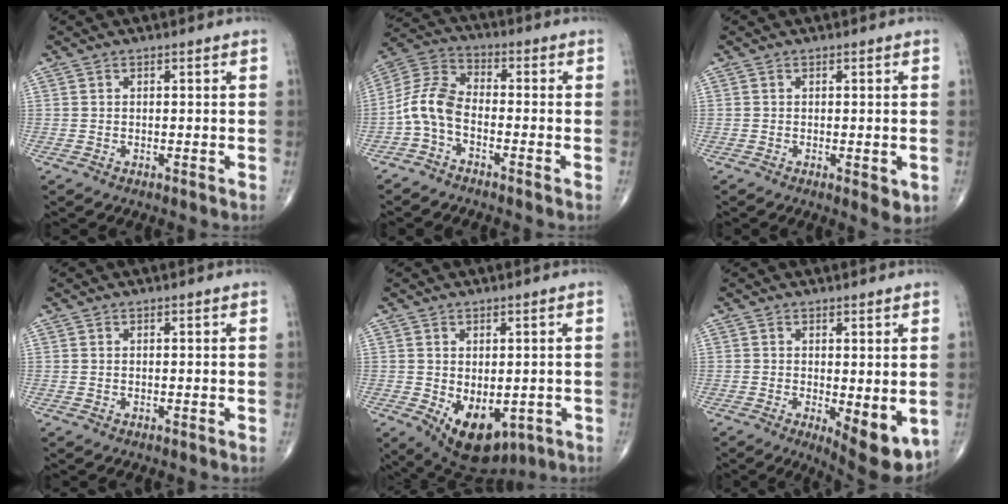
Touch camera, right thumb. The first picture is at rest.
{"total": 7.6, "force": [-2.8, 4.2, 5.7], "torque": [-0.117, 0.035, -0.071]}
{"total": 2.9, "force": [-0.7, 1.1, 2.6], "torque": [-0.029, -0.008, -0.007]}
{"total": 0.0}
{"total": 10.9, "force": [-3.0, 6.6, 8.1], "torque": [-0.103, -0.006, -0.022]}
{"total": 8.8, "force": [-1.8, 3.3, 8.0], "torque": [-0.100, -0.023, -0.015]}